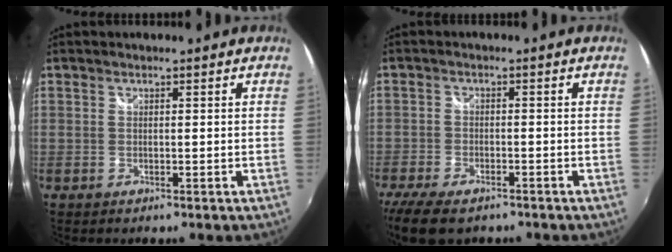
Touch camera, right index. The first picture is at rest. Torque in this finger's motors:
{"motor_torque": [0.65, -0.53, 0.13, 0.00]}